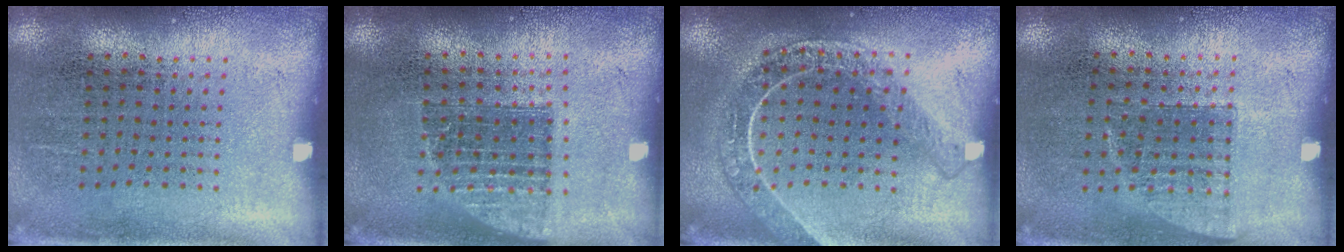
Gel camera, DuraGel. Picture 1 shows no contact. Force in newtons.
{"total": 1.3, "press": 1.1, "slide": 0.7}
{"total": 2.0, "press": 1.7, "slide": 1.0}
{"total": 0.6, "press": 0.6, "slide": 0.2}